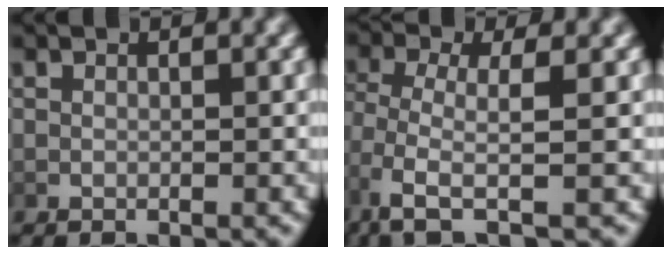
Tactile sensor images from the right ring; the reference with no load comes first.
{"total": 4.0, "force": [-0.8, 1.3, 3.7], "torque": [-0.090, -0.025, 0.002]}